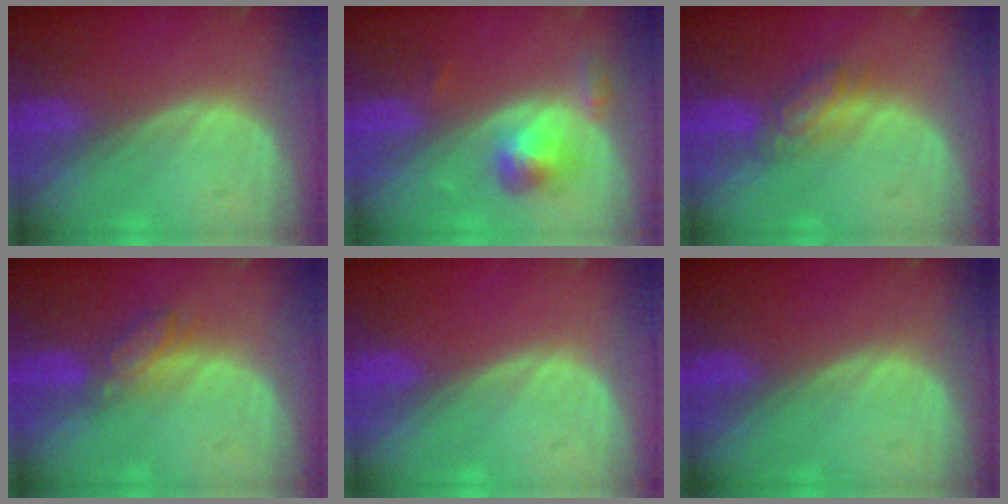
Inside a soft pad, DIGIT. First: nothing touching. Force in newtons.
{"total": 4.0, "press": 4.0, "slide": 0.2}
{"total": 4.2, "press": 4.2, "slide": 0.6}
{"total": 4.4, "press": 4.1, "slide": 1.6}
{"total": 0.0}
{"total": 0.0}